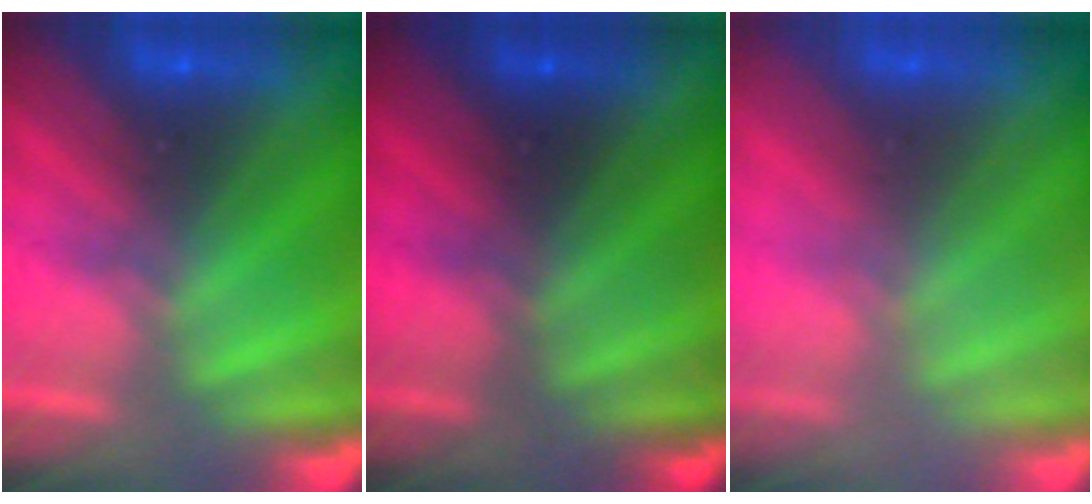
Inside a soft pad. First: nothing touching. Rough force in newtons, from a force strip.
{"total": 2.0}
{"total": 2.8}